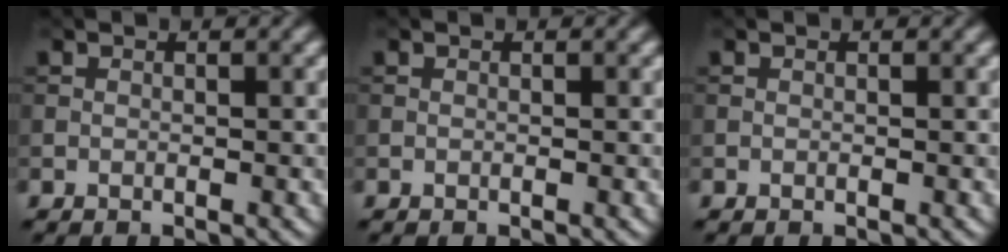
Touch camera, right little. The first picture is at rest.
{"total": 0.0}
{"total": 0.0}